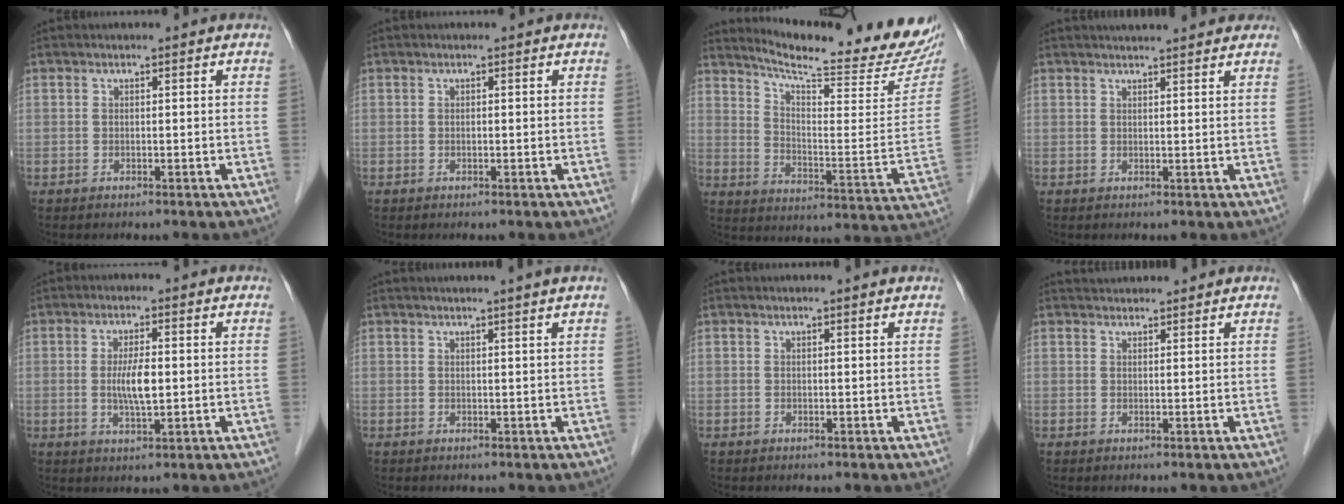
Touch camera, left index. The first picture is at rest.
{"total": 0.0}
{"total": 21.1, "force": [19.9, 0.4, 6.9], "torque": [-0.114, -0.099, 0.260]}
{"total": 8.0, "force": [7.2, 1.0, 3.2], "torque": [-0.041, 0.022, 0.082]}
{"total": 4.6, "force": [0.0, 0.9, 4.5], "torque": [-0.091, -0.004, 0.000]}
{"total": 2.1, "force": [1.8, -0.7, 0.9], "torque": [-0.018, -0.002, 0.029]}
{"total": 1.7, "force": [1.7, -0.2, 0.4], "torque": [-0.014, 0.004, 0.019]}
{"total": 3.2, "force": [3.2, 0.5, 0.3], "torque": [-0.008, 0.030, 0.051]}